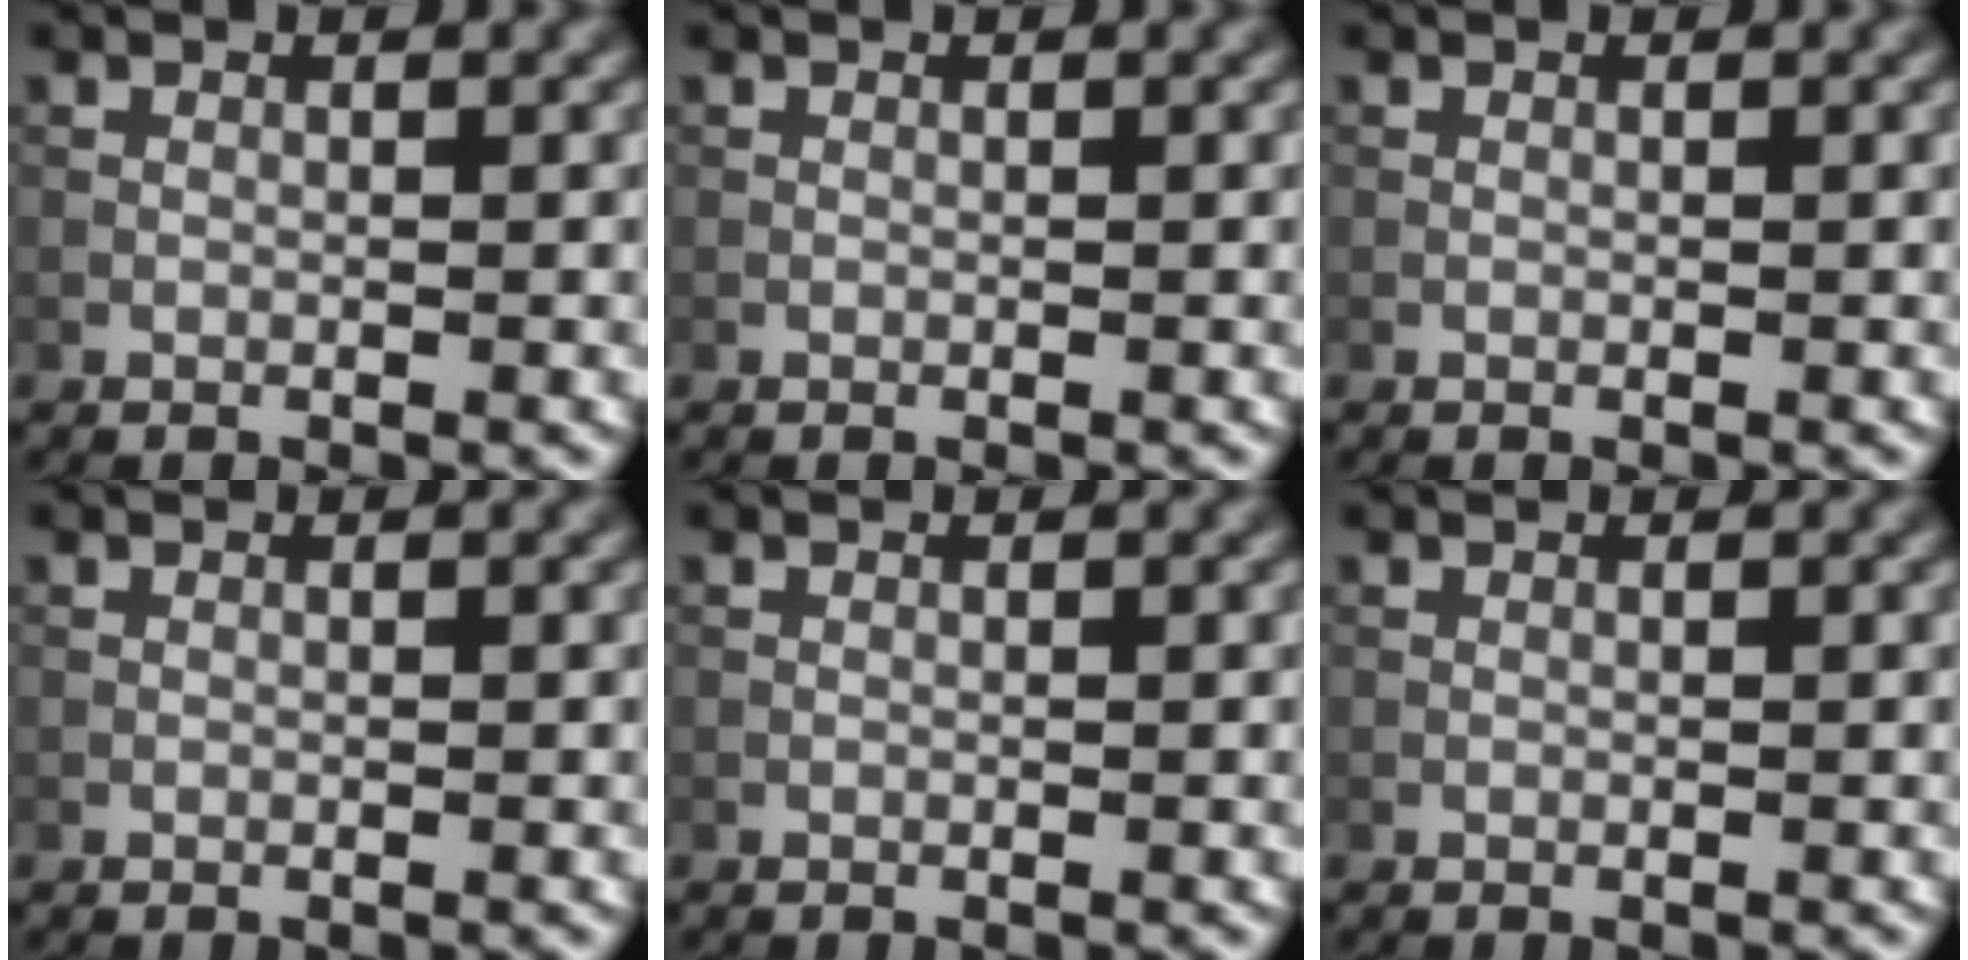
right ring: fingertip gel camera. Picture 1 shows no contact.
{"total": 0.0}
{"total": 0.0}
{"total": 0.0}
{"total": 0.0}
{"total": 0.0}